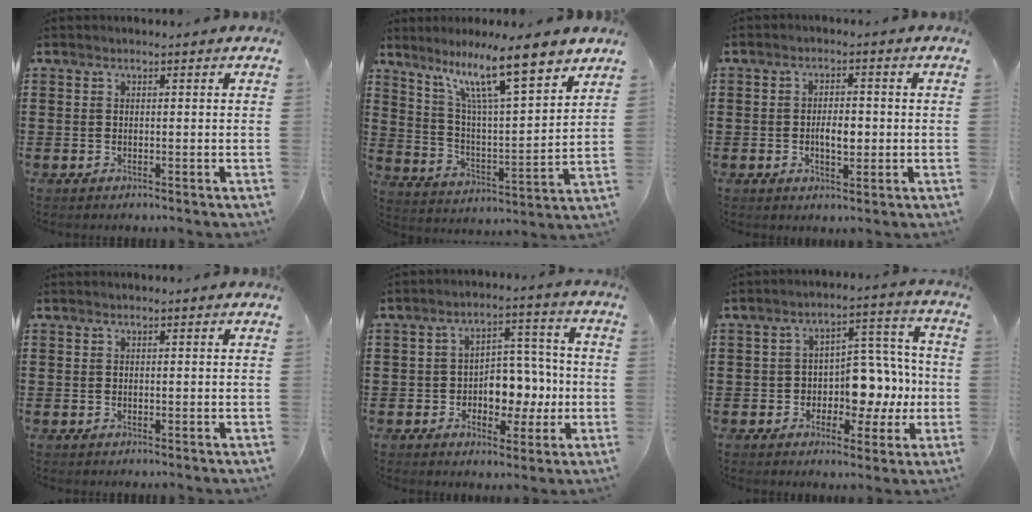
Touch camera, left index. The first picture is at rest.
{"total": 12.5, "force": [9.3, 1.4, 8.2], "torque": [-0.162, -0.052, 0.151]}
{"total": 3.9, "force": [-0.5, 1.9, 3.4], "torque": [-0.056, 0.003, -0.013]}
{"total": 0.0}
{"total": 6.3, "force": [-1.1, 5.0, 3.7], "torque": [-0.064, 0.008, -0.025]}
{"total": 7.6, "force": [-0.9, 5.9, 4.7], "torque": [-0.082, 0.007, -0.017]}